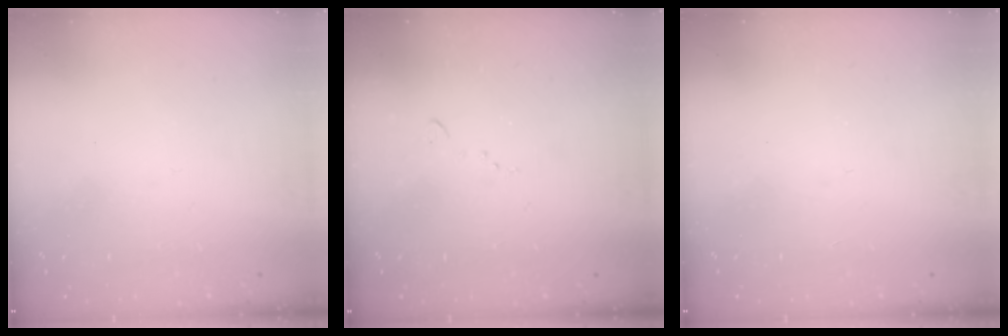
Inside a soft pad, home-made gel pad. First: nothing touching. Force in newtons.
{"total": 6.1, "press": 6.0, "slide": 0.8}
{"total": 1.1, "press": 1.0, "slide": 0.4}